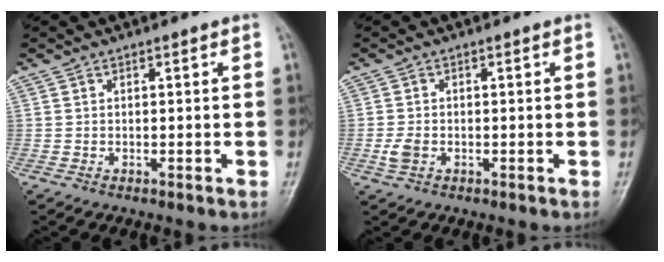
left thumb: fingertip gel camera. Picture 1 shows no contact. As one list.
[{"total": 2.4, "force": [-0.6, 1.6, 1.6], "torque": [-0.036, 0.000, -0.013]}]